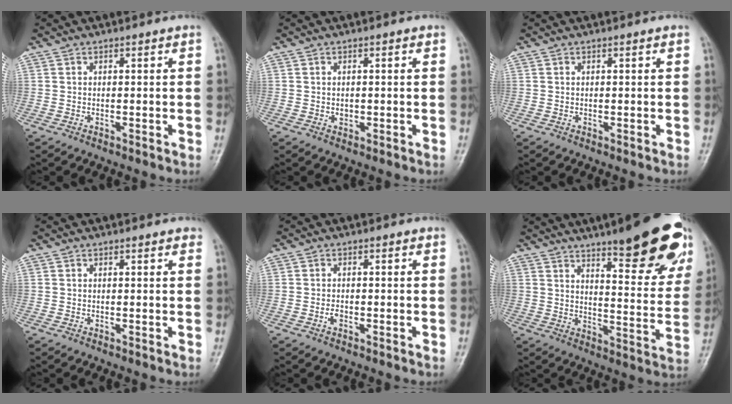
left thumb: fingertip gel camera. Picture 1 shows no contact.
{"total": 1.0, "force": [0.0, 0.8, 0.5], "torque": [-0.002, 0.001, 0.000]}
{"total": 0.0}
{"total": 0.9, "force": [0.6, 0.3, 0.6], "torque": [-0.008, -0.001, 0.004]}
{"total": 1.3, "force": [-0.6, 0.8, 0.9], "torque": [-0.014, 0.001, -0.013]}
{"total": 21.9, "force": [13.9, 5.4, 16.0], "torque": [-0.176, -0.063, 0.184]}